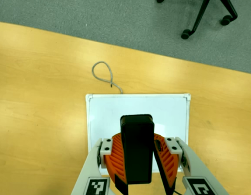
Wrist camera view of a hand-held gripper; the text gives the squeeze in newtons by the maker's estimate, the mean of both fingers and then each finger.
{"total": 7.9, "left": 8.6, "right": 7.3}